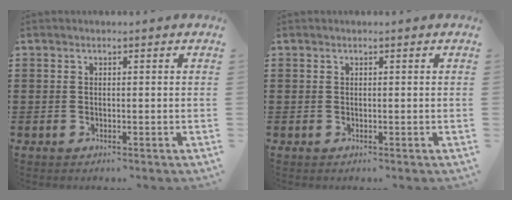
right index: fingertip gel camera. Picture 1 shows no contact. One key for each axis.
{"total": 0.0}